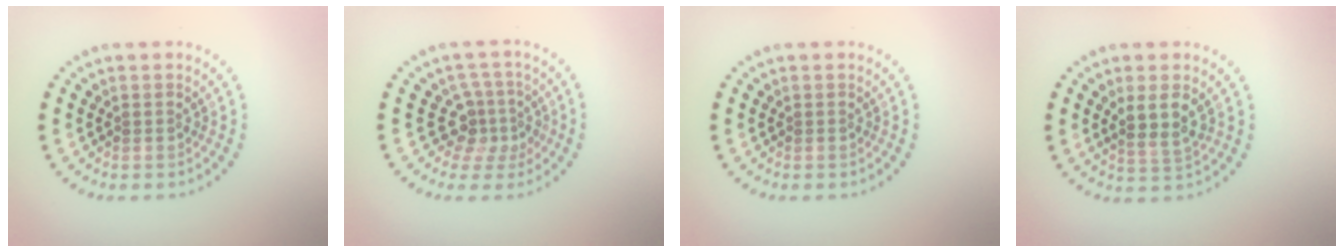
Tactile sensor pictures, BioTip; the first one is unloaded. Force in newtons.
{"total": 3.2, "press": 2.3, "slide": 2.2}
{"total": 0.0}
{"total": 2.7, "press": 2.4, "slide": 1.1}